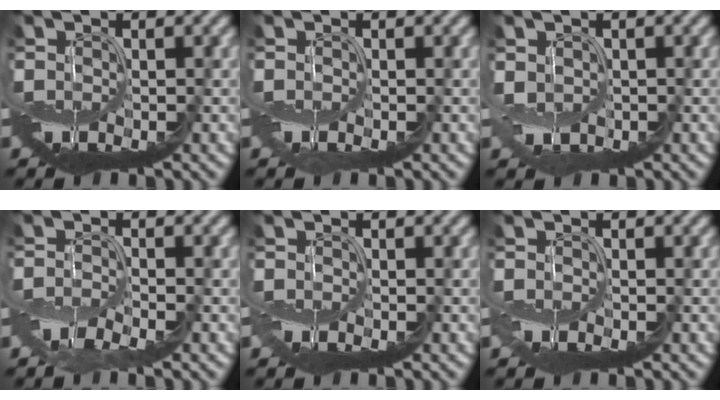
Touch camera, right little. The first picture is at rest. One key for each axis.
{"total": 0.0}
{"total": 2.0, "fx": 1.5, "fy": 1.1, "fz": 0.6, "tx": -0.013, "ty": -0.002, "tz": 0.030}
{"total": 1.6, "fx": -1.1, "fy": -0.8, "fz": -0.7, "tx": 0.014, "ty": 0.004, "tz": -0.027}
{"total": 0.7, "fx": -0.3, "fy": -0.3, "fz": -0.5, "tx": 0.010, "ty": 0.000, "tz": -0.008}
{"total": 0.8, "fx": -0.4, "fy": -0.4, "fz": -0.6, "tx": 0.011, "ty": 0.001, "tz": -0.008}